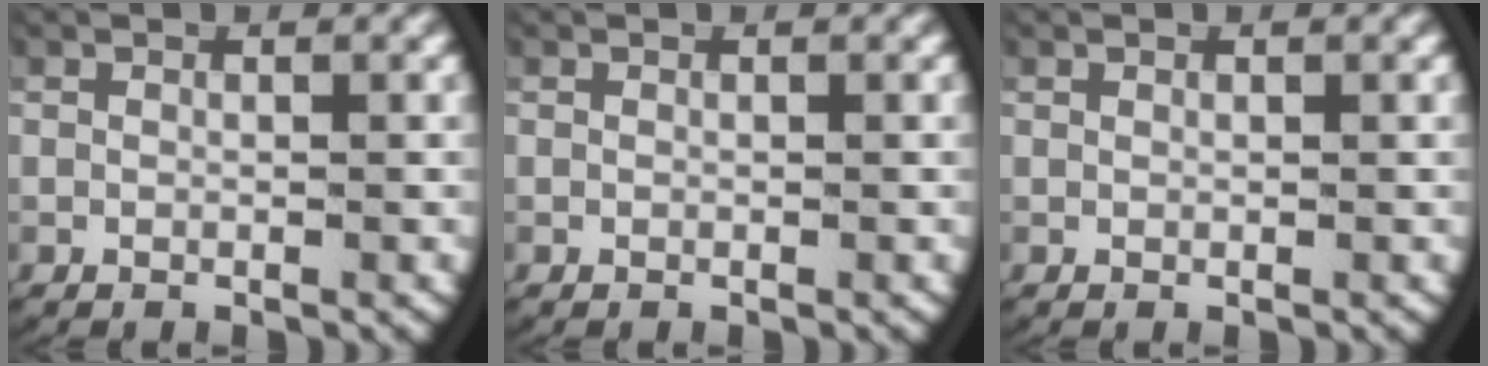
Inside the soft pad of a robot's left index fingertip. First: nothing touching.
{"total": 0.0}
{"total": 0.0}